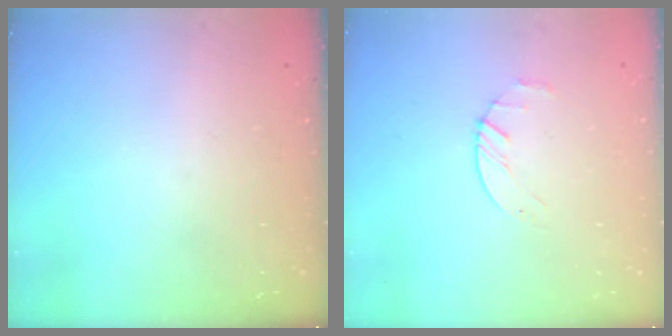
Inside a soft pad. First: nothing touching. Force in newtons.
{"total": 2.2, "press": 2.2, "slide": 0.3}